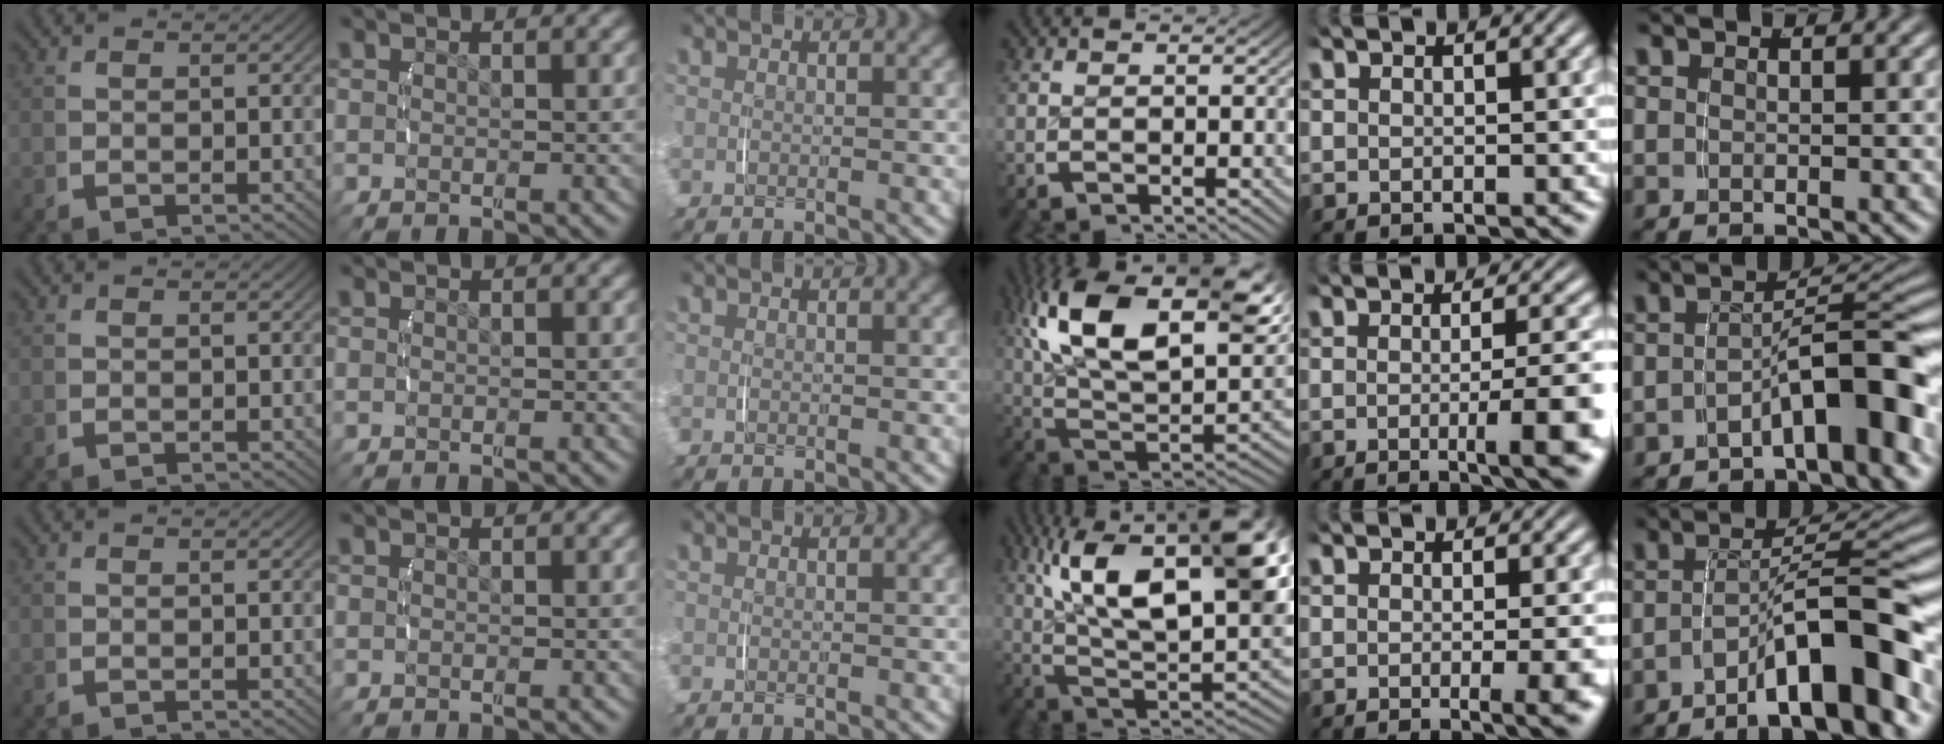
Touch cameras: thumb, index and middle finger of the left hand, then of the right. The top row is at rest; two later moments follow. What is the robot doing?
{"motion": "lift_and_place", "object": "phone"}